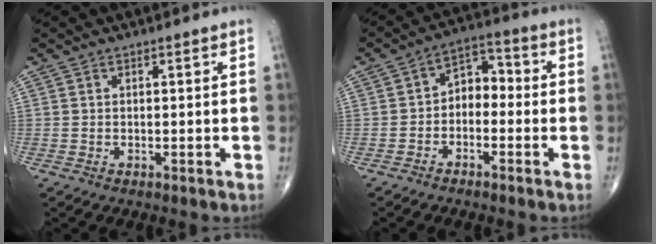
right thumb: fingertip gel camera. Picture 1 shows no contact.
{"total": 6.4, "force": [-1.4, 4.5, 4.3], "torque": [-0.045, 0.039, -0.040]}